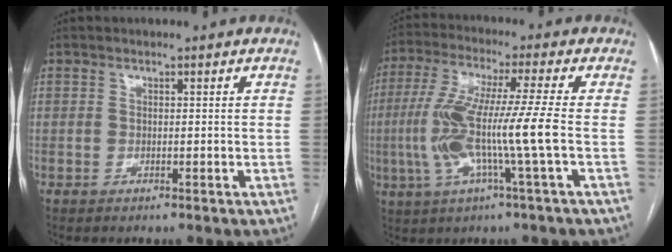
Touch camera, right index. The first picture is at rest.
{"total": 12.5, "force": [-2.1, -1.0, 12.3], "torque": [-0.247, 0.000, -0.045]}